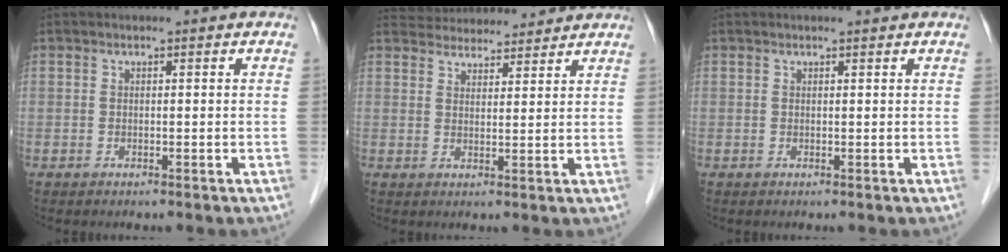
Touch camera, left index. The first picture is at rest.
{"total": 10.1, "force": [9.8, 2.0, 1.9], "torque": [-0.027, 0.030, 0.140]}
{"total": 1.0, "force": [0.9, -0.1, 0.1], "torque": [-0.009, 0.001, 0.014]}